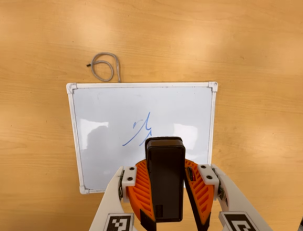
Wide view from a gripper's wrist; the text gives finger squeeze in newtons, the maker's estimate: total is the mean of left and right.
{"total": 11.4, "left": 10.2, "right": 12.7}